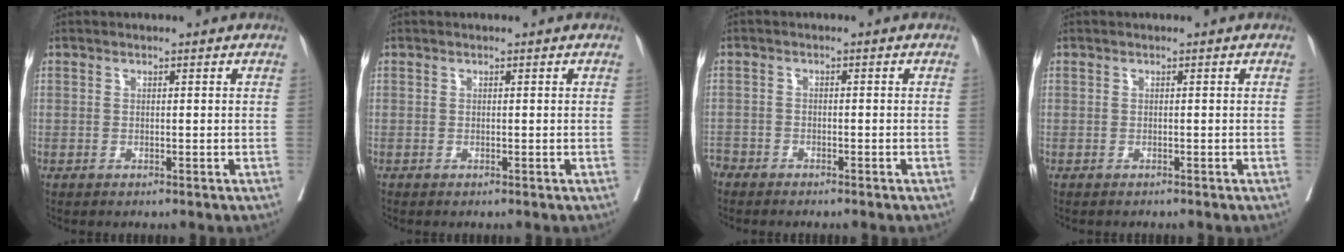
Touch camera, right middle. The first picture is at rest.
{"total": 0.0}
{"total": 2.9, "force": [-2.8, 0.7, 0.5], "torque": [-0.003, -0.005, -0.053]}
{"total": 0.8, "force": [-0.8, 0.1, 0.2], "torque": [-0.003, -0.002, -0.013]}